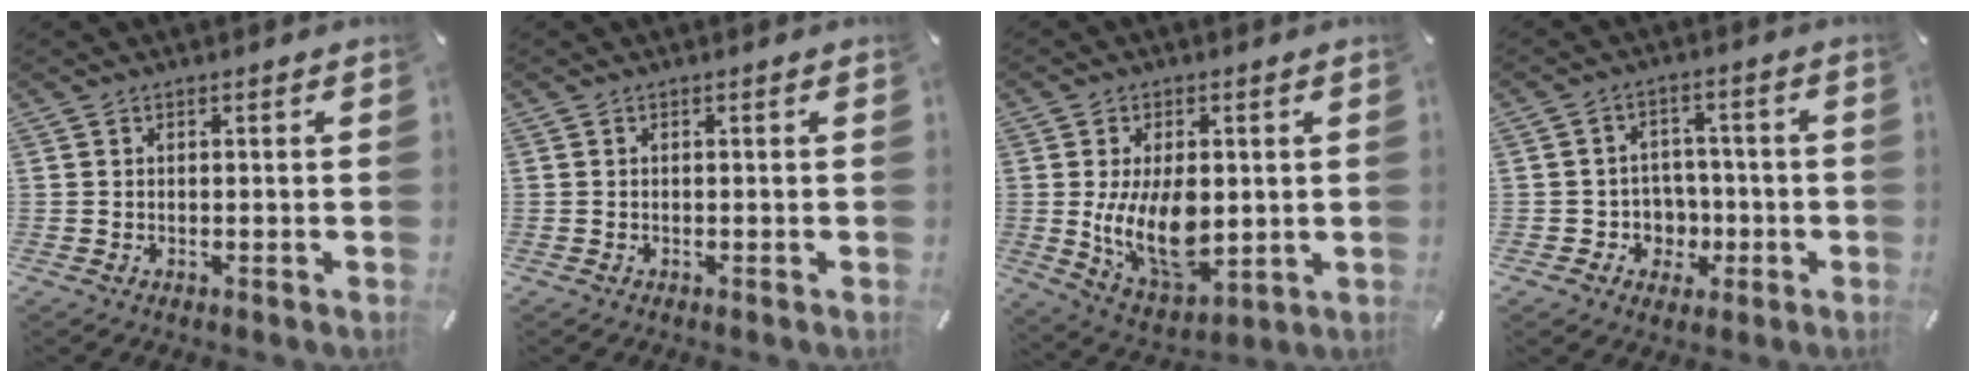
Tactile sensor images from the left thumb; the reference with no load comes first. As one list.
[{"total": 0.0}, {"total": 14.3, "force": [0.2, 8.5, 11.5], "torque": [-0.217, -0.022, 0.006]}, {"total": 6.7, "force": [-1.1, 6.5, 1.0], "torque": [-0.013, 0.004, -0.013]}]